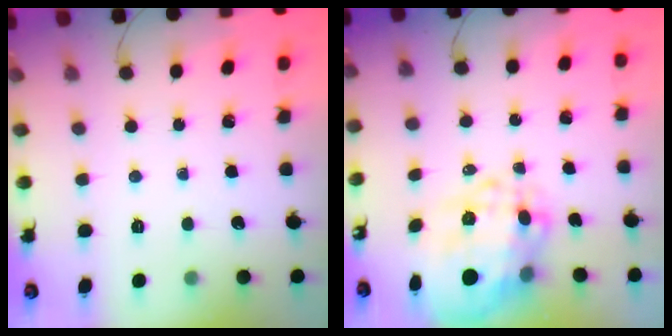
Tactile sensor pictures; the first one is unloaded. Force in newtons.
{"total": 14.2, "press": 13.8, "slide": 3.4}